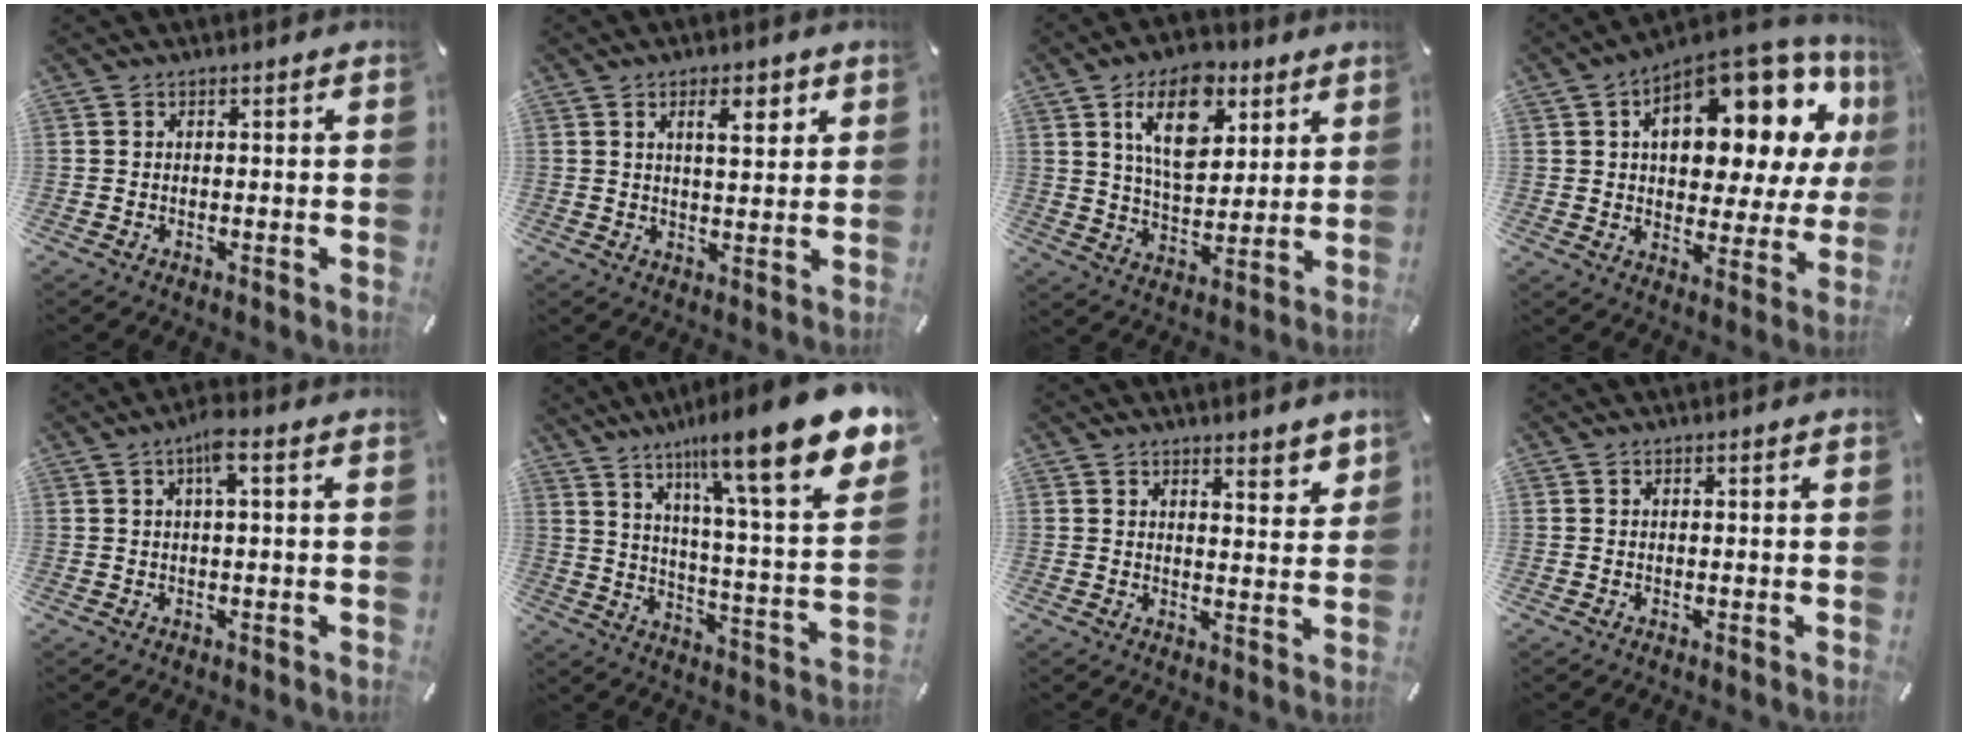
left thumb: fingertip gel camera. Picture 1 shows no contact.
{"total": 6.2, "force": [3.0, 2.3, 4.9], "torque": [-0.071, -0.008, 0.044]}
{"total": 14.7, "force": [7.2, 8.6, 9.5], "torque": [-0.148, -0.017, 0.126]}
{"total": 18.2, "force": [8.7, 10.0, 12.4], "torque": [-0.170, -0.063, 0.140]}
{"total": 4.4, "force": [1.5, 0.8, 4.1], "torque": [-0.082, 0.005, 0.023]}
{"total": 20.3, "force": [13.3, 3.8, 14.8], "torque": [-0.230, -0.098, 0.203]}
{"total": 4.0, "force": [3.7, 1.1, 0.8], "torque": [0.006, -0.037, 0.062]}
{"total": 0.0}